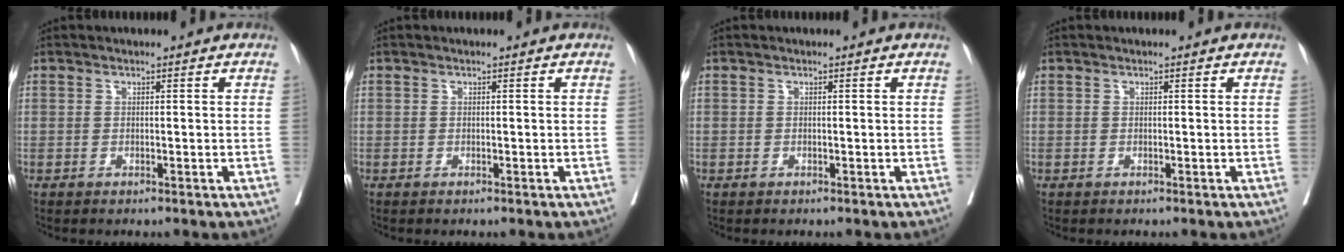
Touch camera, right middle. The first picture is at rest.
{"total": 0.0}
{"total": 0.6, "force": [-0.1, 0.6, -0.1], "torque": [0.007, 0.006, -0.005]}
{"total": 0.0}